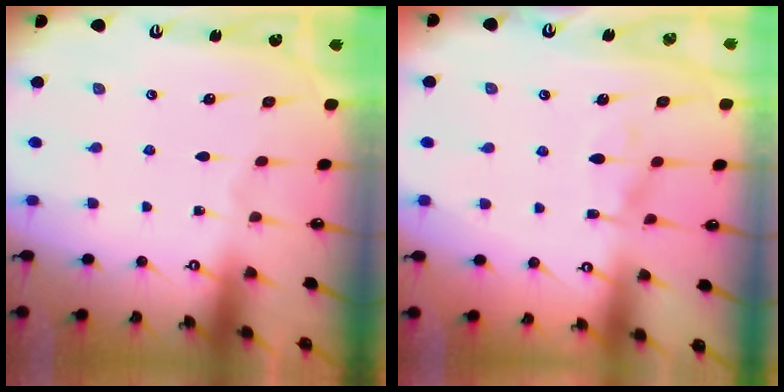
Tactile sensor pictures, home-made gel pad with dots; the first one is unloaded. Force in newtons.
{"total": 6.7, "press": 6.7, "slide": 0.4}